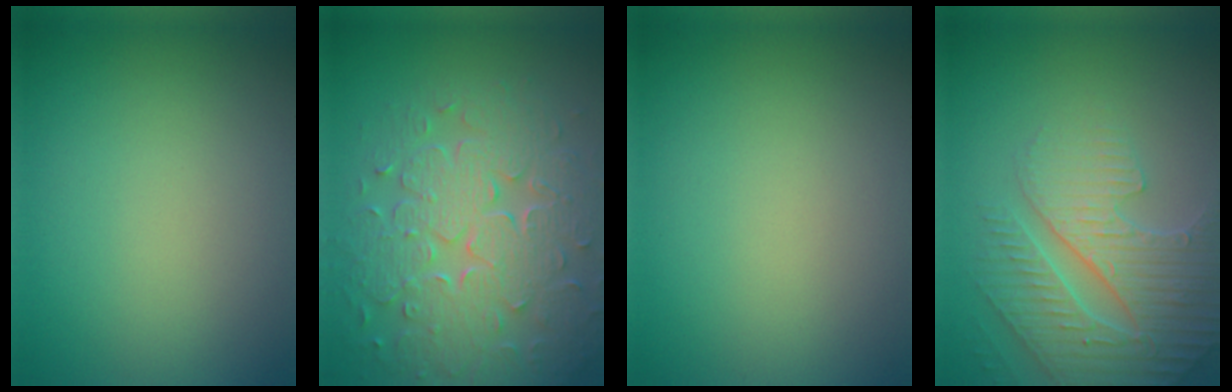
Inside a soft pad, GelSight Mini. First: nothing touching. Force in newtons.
{"total": 8.2, "press": 5.9, "slide": 5.6}
{"total": 0.0}
{"total": 4.7, "press": 4.6, "slide": 1.1}